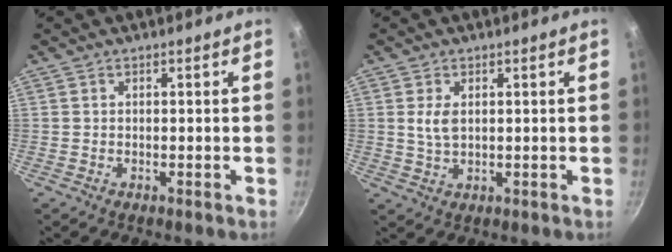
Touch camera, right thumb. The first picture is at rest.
{"total": 3.6, "force": [0.9, 2.1, 2.8], "torque": [-0.048, -0.006, 0.020]}